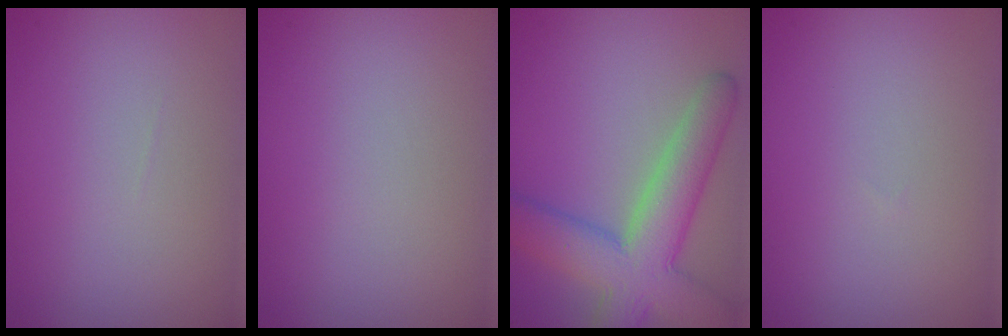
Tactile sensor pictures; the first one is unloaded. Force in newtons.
{"total": 0.0}
{"total": 8.3, "press": 8.3, "slide": 0.5}
{"total": 0.0}